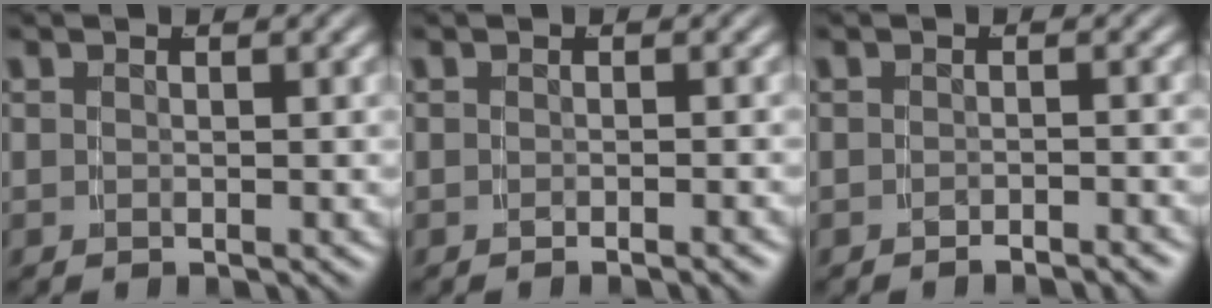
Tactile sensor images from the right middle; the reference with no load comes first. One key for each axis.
{"total": 1.0, "fx": -0.8, "fy": -0.4, "fz": 0.3, "tx": -0.004, "ty": 0.006, "tz": -0.015}
{"total": 1.7, "fx": -1.7, "fy": -0.4, "fz": 0.3, "tx": -0.002, "ty": 0.004, "tz": -0.029}